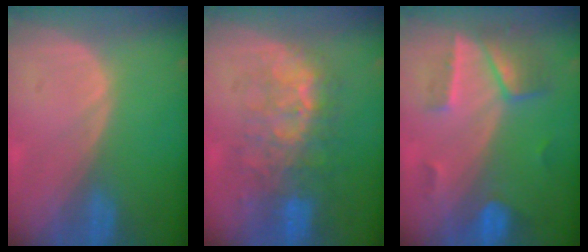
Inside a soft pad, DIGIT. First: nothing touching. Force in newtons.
{"total": 9.7, "press": 8.8, "slide": 4.0}
{"total": 7.2, "press": 6.3, "slide": 3.5}